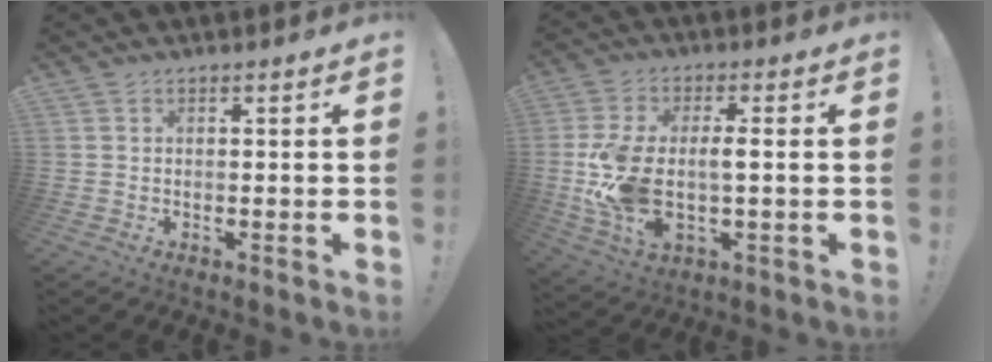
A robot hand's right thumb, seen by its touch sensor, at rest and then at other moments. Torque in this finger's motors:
{"motor_torque": [1.34, 2.76, 1.08, -0.48, 0.39]}